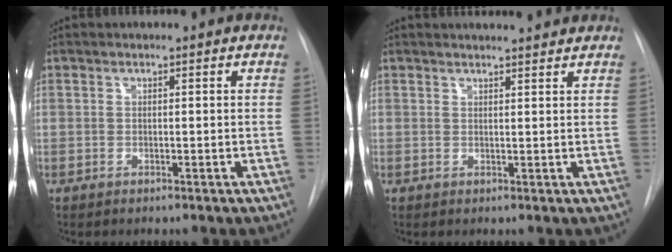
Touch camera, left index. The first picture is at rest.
{"total": 5.2, "force": [5.1, 0.4, 1.3], "torque": [-0.020, 0.013, 0.056]}